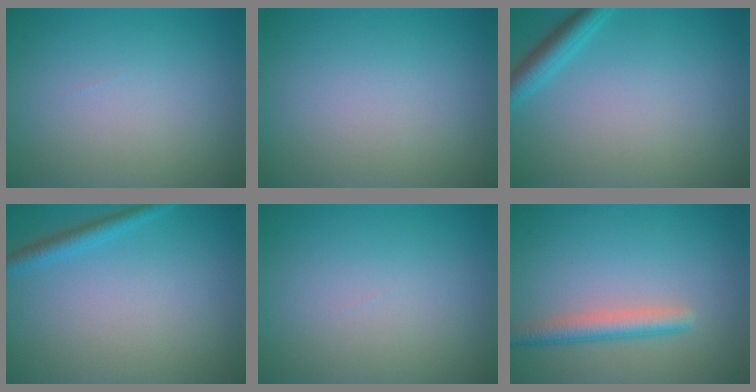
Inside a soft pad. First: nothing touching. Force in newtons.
{"total": 0.0}
{"total": 2.4, "press": 2.4, "slide": 0.2}
{"total": 2.3, "press": 2.3, "slide": 0.0}
{"total": 0.0}
{"total": 2.7, "press": 2.7, "slide": 0.3}